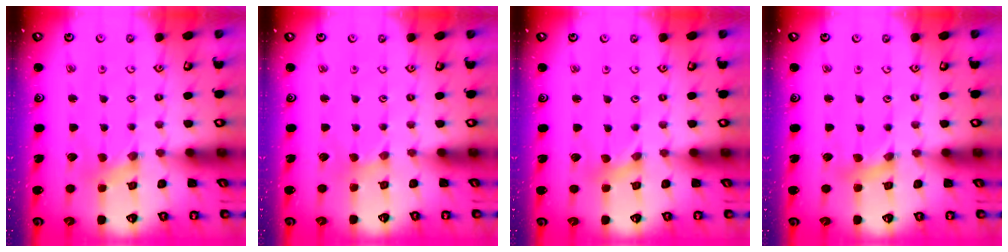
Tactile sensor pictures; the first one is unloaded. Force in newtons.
{"total": 0.0}
{"total": 0.0}
{"total": 2.9, "press": 2.9, "slide": 0.3}